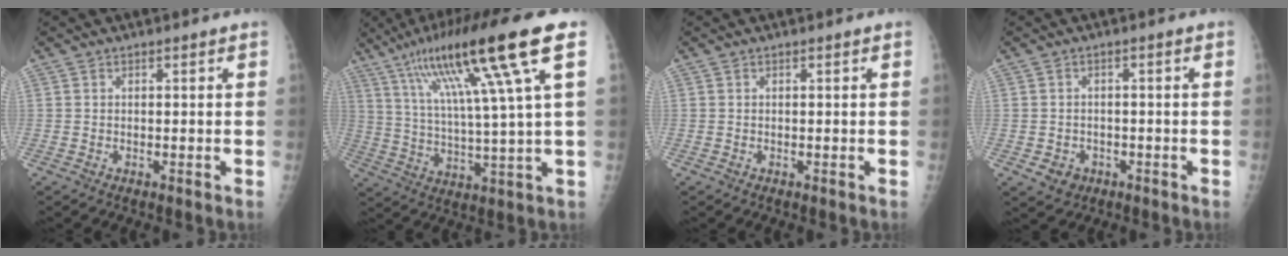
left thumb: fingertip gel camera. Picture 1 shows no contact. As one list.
[{"total": 19.3, "force": [8.9, 0.8, 17.1], "torque": [-0.296, -0.007, 0.150]}, {"total": 0.0}, {"total": 3.6, "force": [-1.5, 3.1, 1.2], "torque": [-0.005, 0.010, -0.015]}]